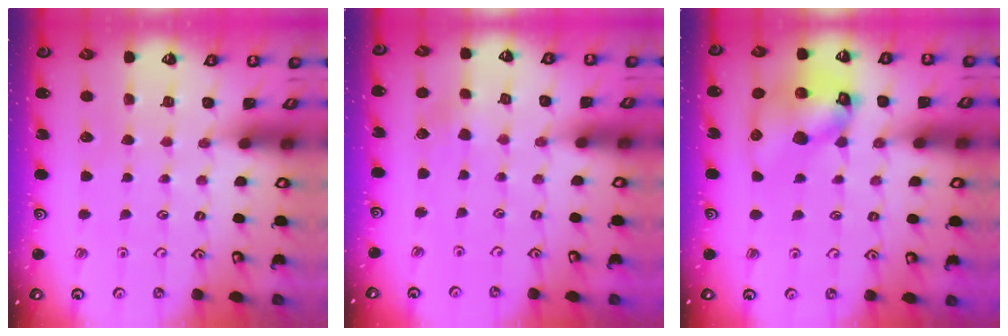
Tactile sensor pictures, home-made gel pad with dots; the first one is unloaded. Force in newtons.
{"total": 1.6, "press": 1.6, "slide": 0.2}
{"total": 13.1, "press": 13.0, "slide": 1.7}